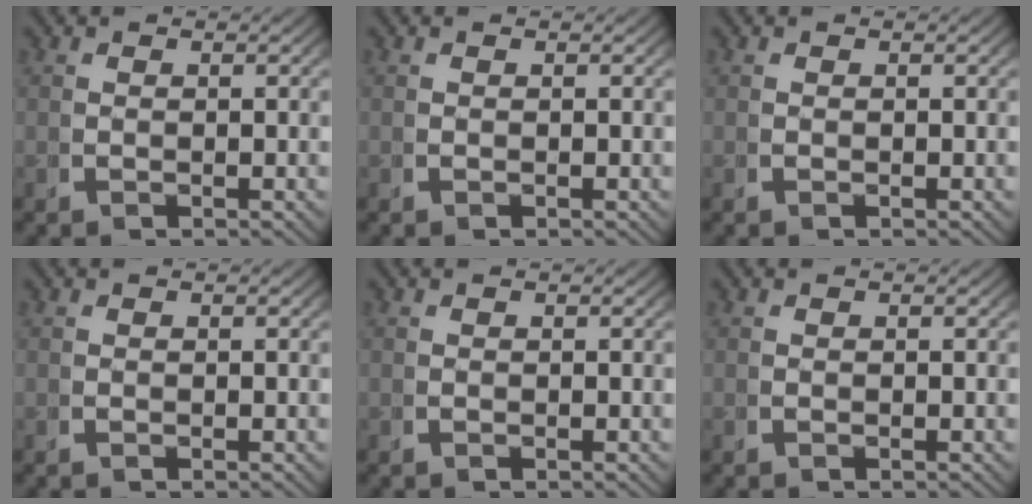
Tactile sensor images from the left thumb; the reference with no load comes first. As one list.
[{"total": 0.0}, {"total": 0.0}, {"total": 0.0}, {"total": 0.0}, {"total": 0.0}]